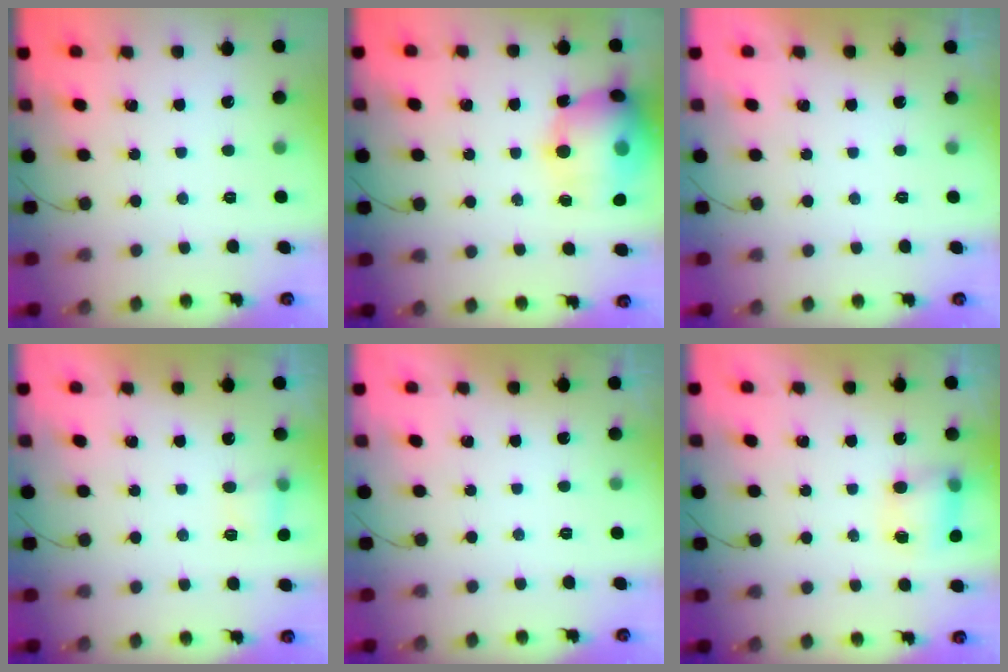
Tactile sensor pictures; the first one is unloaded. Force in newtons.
{"total": 17.3, "press": 16.9, "slide": 3.5}
{"total": 0.0}
{"total": 4.7, "press": 4.4, "slide": 1.6}
{"total": 0.0}
{"total": 6.8, "press": 6.8, "slide": 0.5}